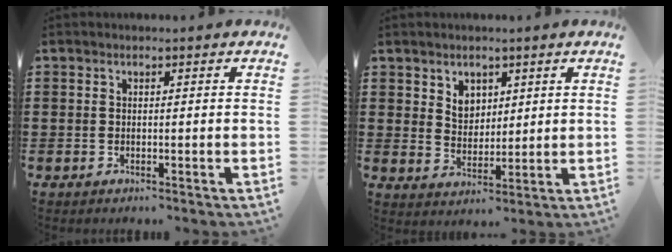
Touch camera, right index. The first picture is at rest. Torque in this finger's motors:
{"motor_torque": [0.02, 0.06, 0.08, 0.02]}